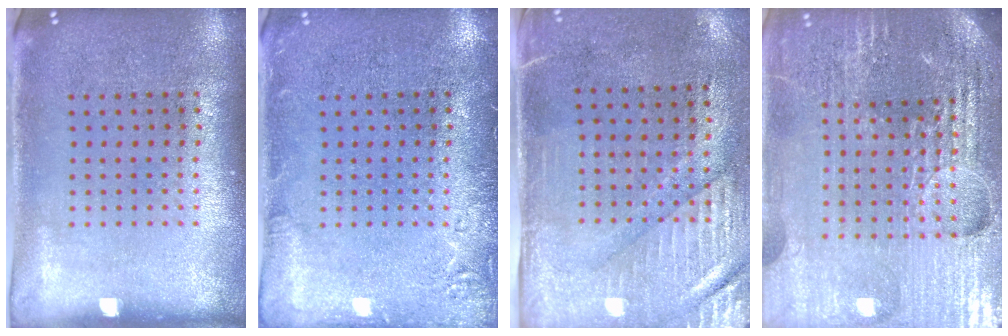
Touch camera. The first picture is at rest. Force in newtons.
{"total": 1.9, "press": 1.8, "slide": 0.3}
{"total": 3.0, "press": 2.5, "slide": 1.6}
{"total": 5.7, "press": 5.2, "slide": 2.3}